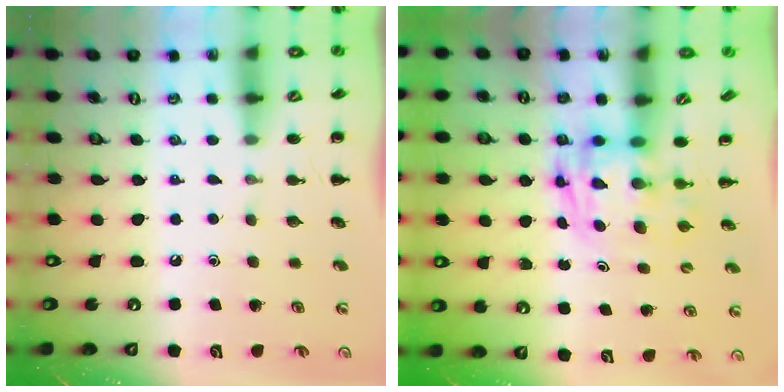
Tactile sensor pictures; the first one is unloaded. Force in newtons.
{"total": 2.8, "press": 2.8, "slide": 0.5}